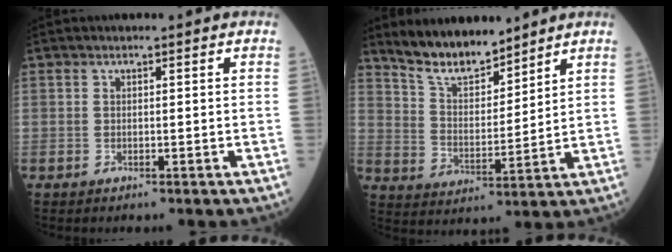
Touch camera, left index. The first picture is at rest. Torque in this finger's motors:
{"motor_torque": [1.03, -1.00, 0.41, 0.03]}